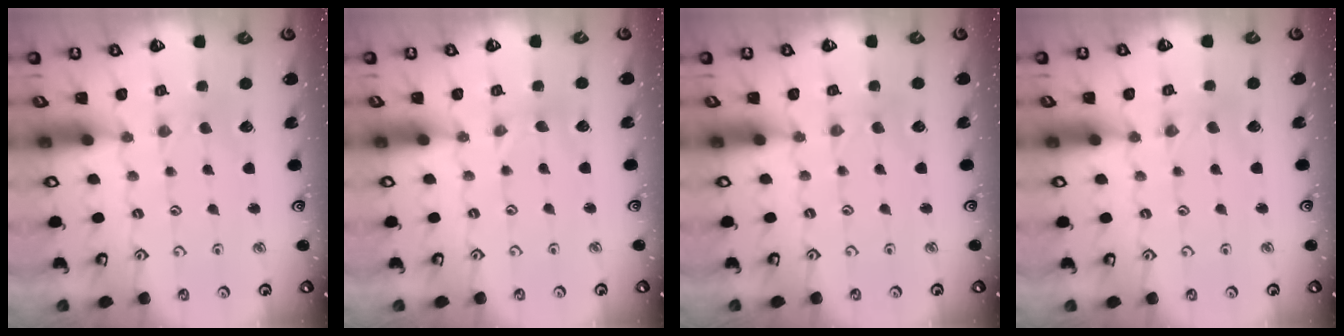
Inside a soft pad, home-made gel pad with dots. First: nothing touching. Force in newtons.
{"total": 0.0}
{"total": 0.5, "press": 0.5, "slide": 0.1}
{"total": 0.0}